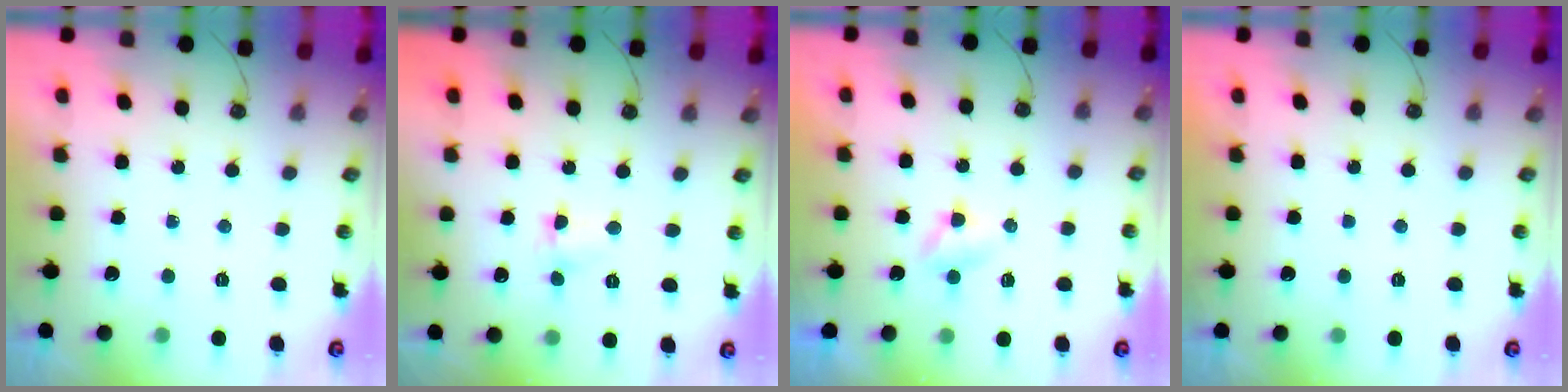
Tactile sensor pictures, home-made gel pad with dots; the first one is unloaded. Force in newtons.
{"total": 1.7, "press": 1.6, "slide": 0.6}
{"total": 2.8, "press": 2.8, "slide": 0.3}
{"total": 0.0}